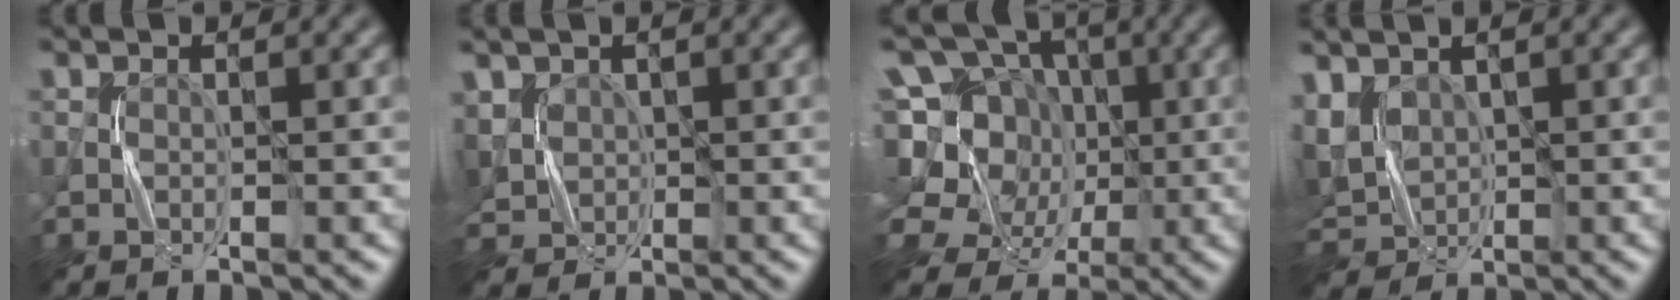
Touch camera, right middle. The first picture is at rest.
{"total": 1.6, "force": [1.1, 1.0, 0.6], "torque": [-0.021, -0.005, 0.035]}
{"total": 11.5, "force": [1.1, 9.9, 5.7], "torque": [-0.152, 0.041, -0.003]}
{"total": 2.9, "force": [1.4, 1.6, 1.9], "torque": [-0.053, -0.007, 0.037]}